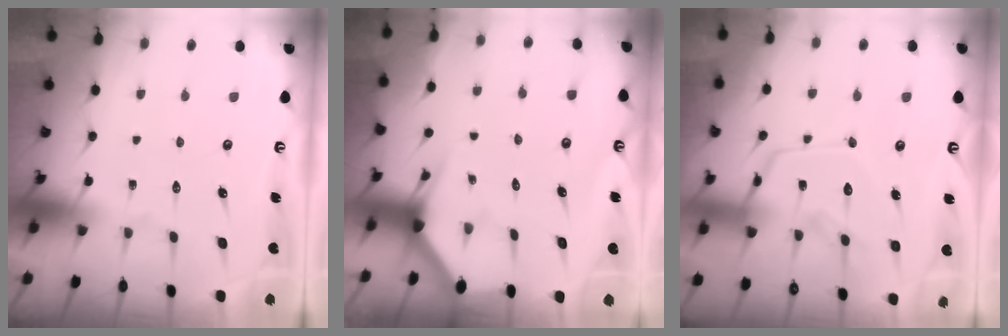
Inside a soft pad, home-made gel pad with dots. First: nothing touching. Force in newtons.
{"total": 2.6, "press": 2.6, "slide": 0.1}
{"total": 14.6, "press": 14.5, "slide": 1.2}